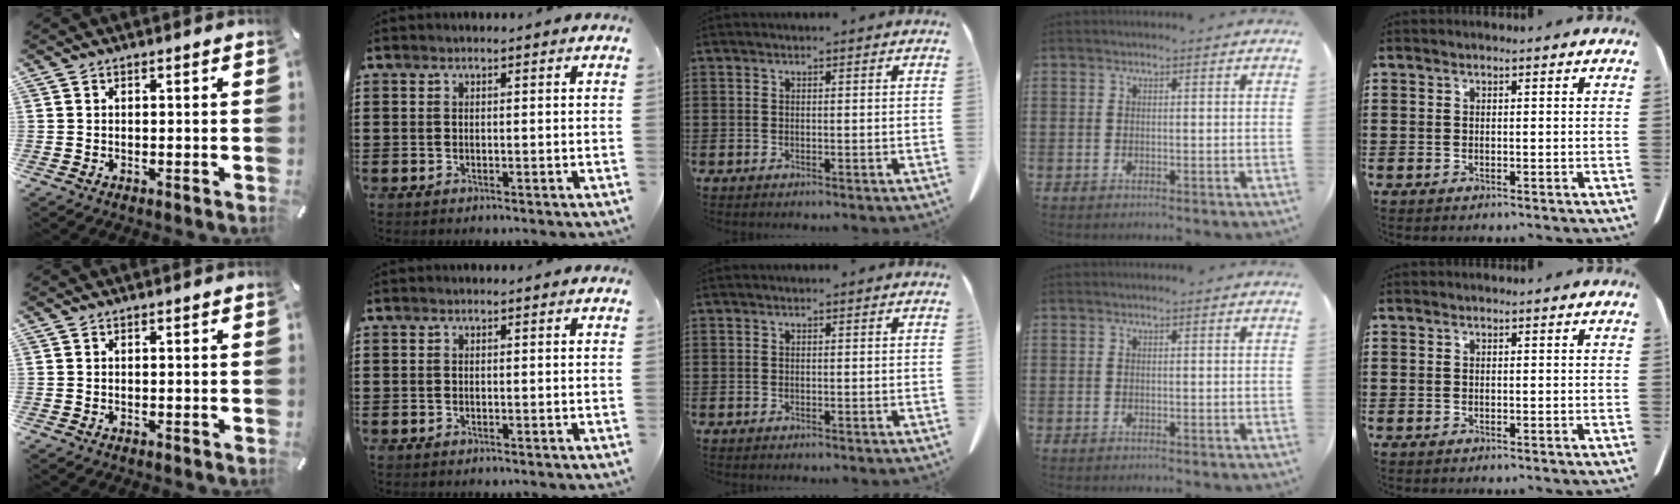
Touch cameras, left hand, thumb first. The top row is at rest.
{}